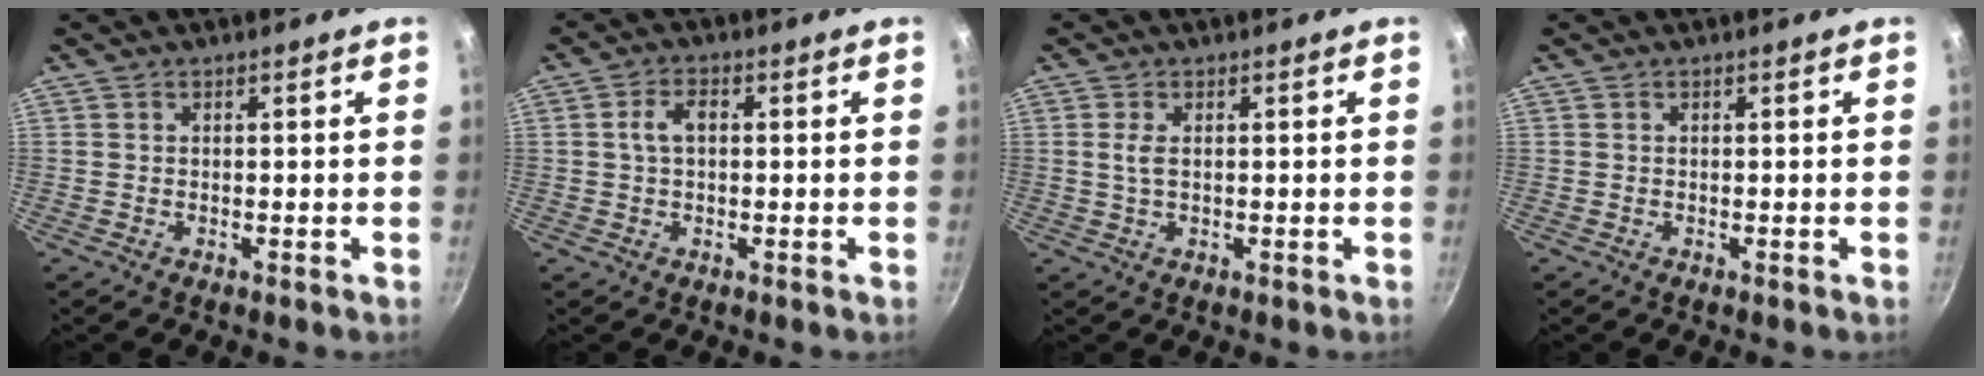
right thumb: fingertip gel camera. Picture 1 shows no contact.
{"total": 3.6, "force": [0.4, 2.2, 2.8], "torque": [-0.049, 0.014, 0.005]}
{"total": 2.3, "force": [0.4, 1.1, 2.0], "torque": [-0.040, -0.001, 0.009]}
{"total": 0.0}